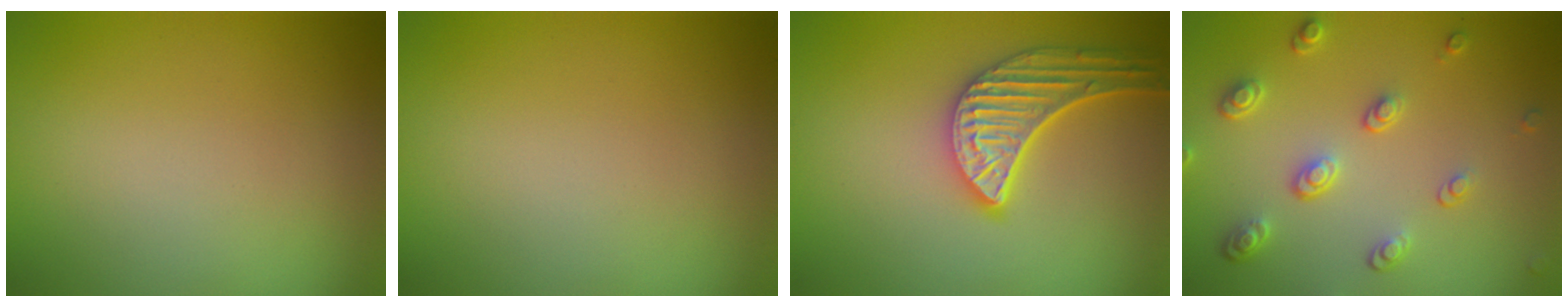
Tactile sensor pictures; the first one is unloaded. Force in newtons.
{"total": 0.0}
{"total": 5.3, "press": 4.4, "slide": 3.0}
{"total": 3.8, "press": 2.9, "slide": 2.4}